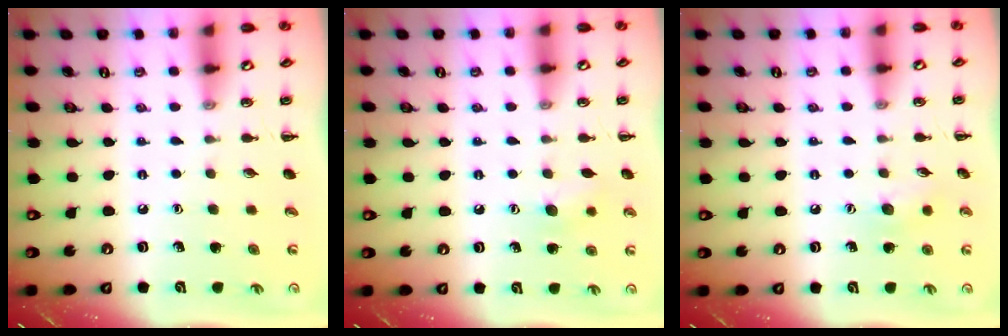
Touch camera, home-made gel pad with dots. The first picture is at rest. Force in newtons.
{"total": 7.0, "press": 6.8, "slide": 1.7}
{"total": 6.0, "press": 5.8, "slide": 1.2}